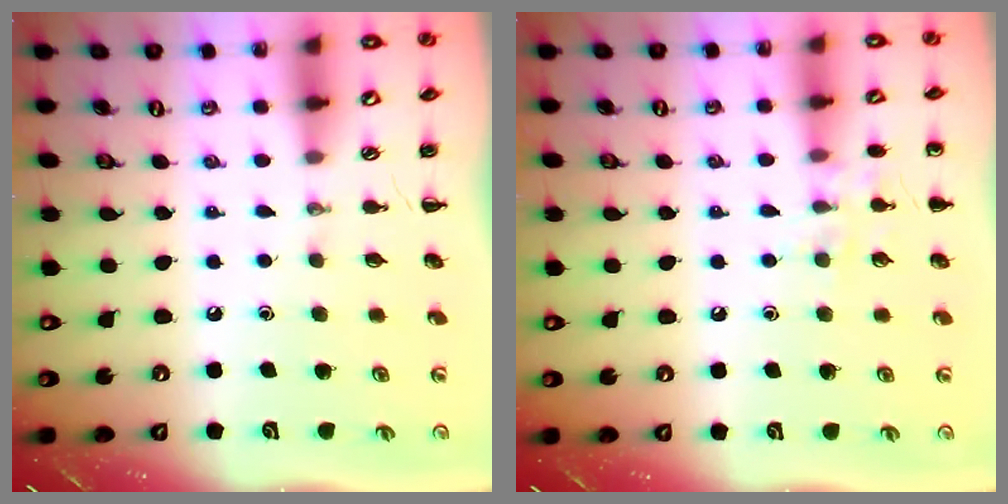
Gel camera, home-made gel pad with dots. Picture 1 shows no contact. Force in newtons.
{"total": 7.7, "press": 7.5, "slide": 1.6}